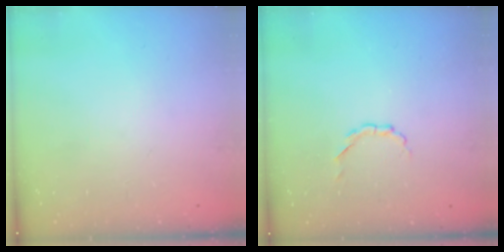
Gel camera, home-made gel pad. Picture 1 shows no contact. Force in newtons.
{"total": 2.9, "press": 2.7, "slide": 1.1}